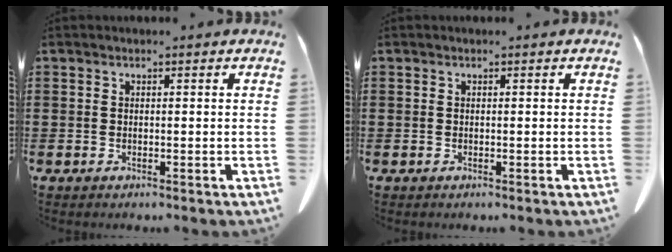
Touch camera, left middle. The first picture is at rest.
{"total": 0.0}